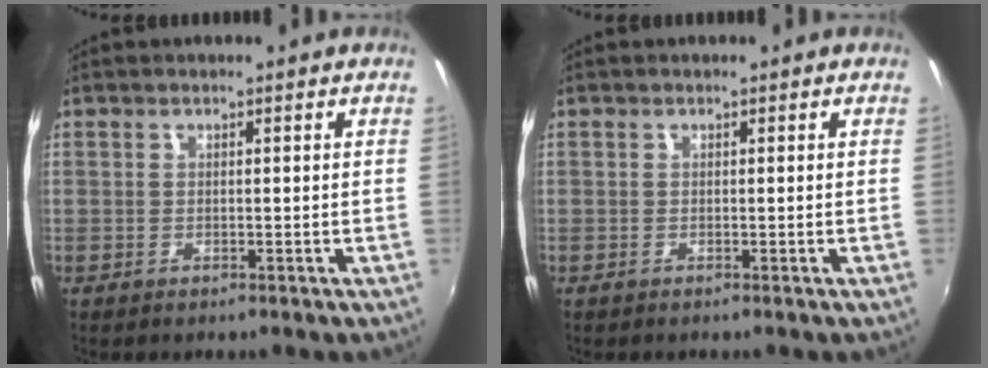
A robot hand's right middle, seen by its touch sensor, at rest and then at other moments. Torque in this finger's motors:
{"motor_torque": [0.03, -0.03, 0.00, 0.00]}